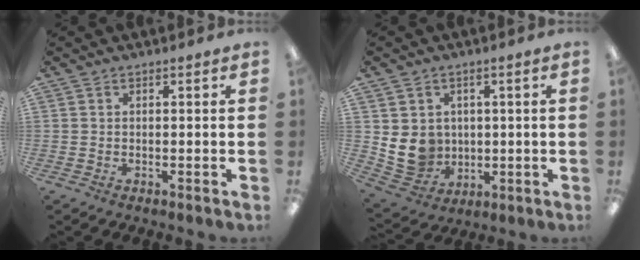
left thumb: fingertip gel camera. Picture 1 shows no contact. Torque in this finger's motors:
{"motor_torque": [0.67, 1.82, 0.74, -0.87, 0.07]}